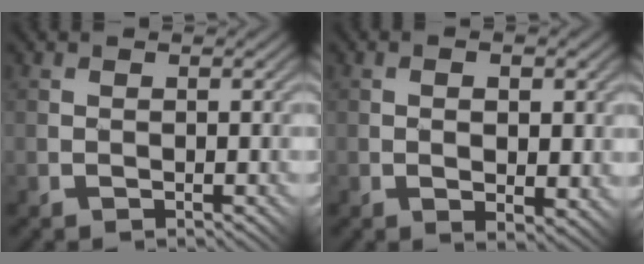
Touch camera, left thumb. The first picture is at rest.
{"total": 3.8, "force": [0.2, 1.6, 3.4], "torque": [-0.045, 0.001, 0.014]}